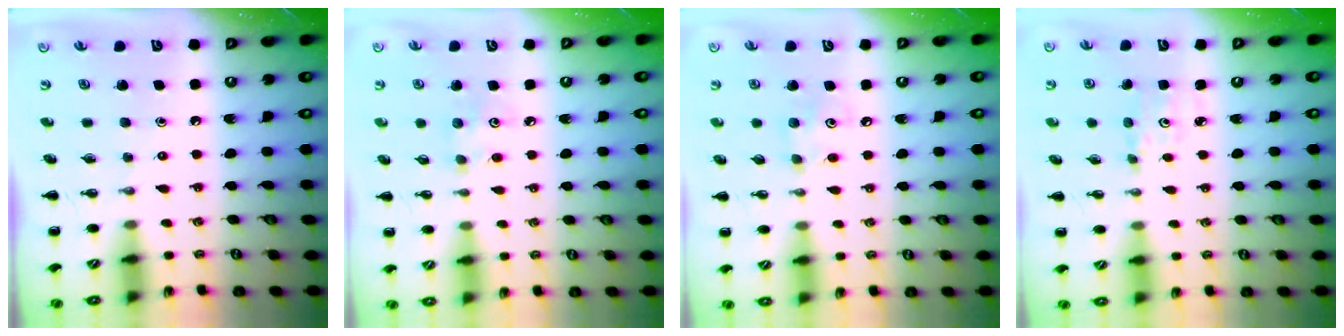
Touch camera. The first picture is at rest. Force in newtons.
{"total": 3.9, "press": 3.8, "slide": 1.0}
{"total": 4.4, "press": 4.3, "slide": 1.0}
{"total": 2.4, "press": 2.3, "slide": 0.7}